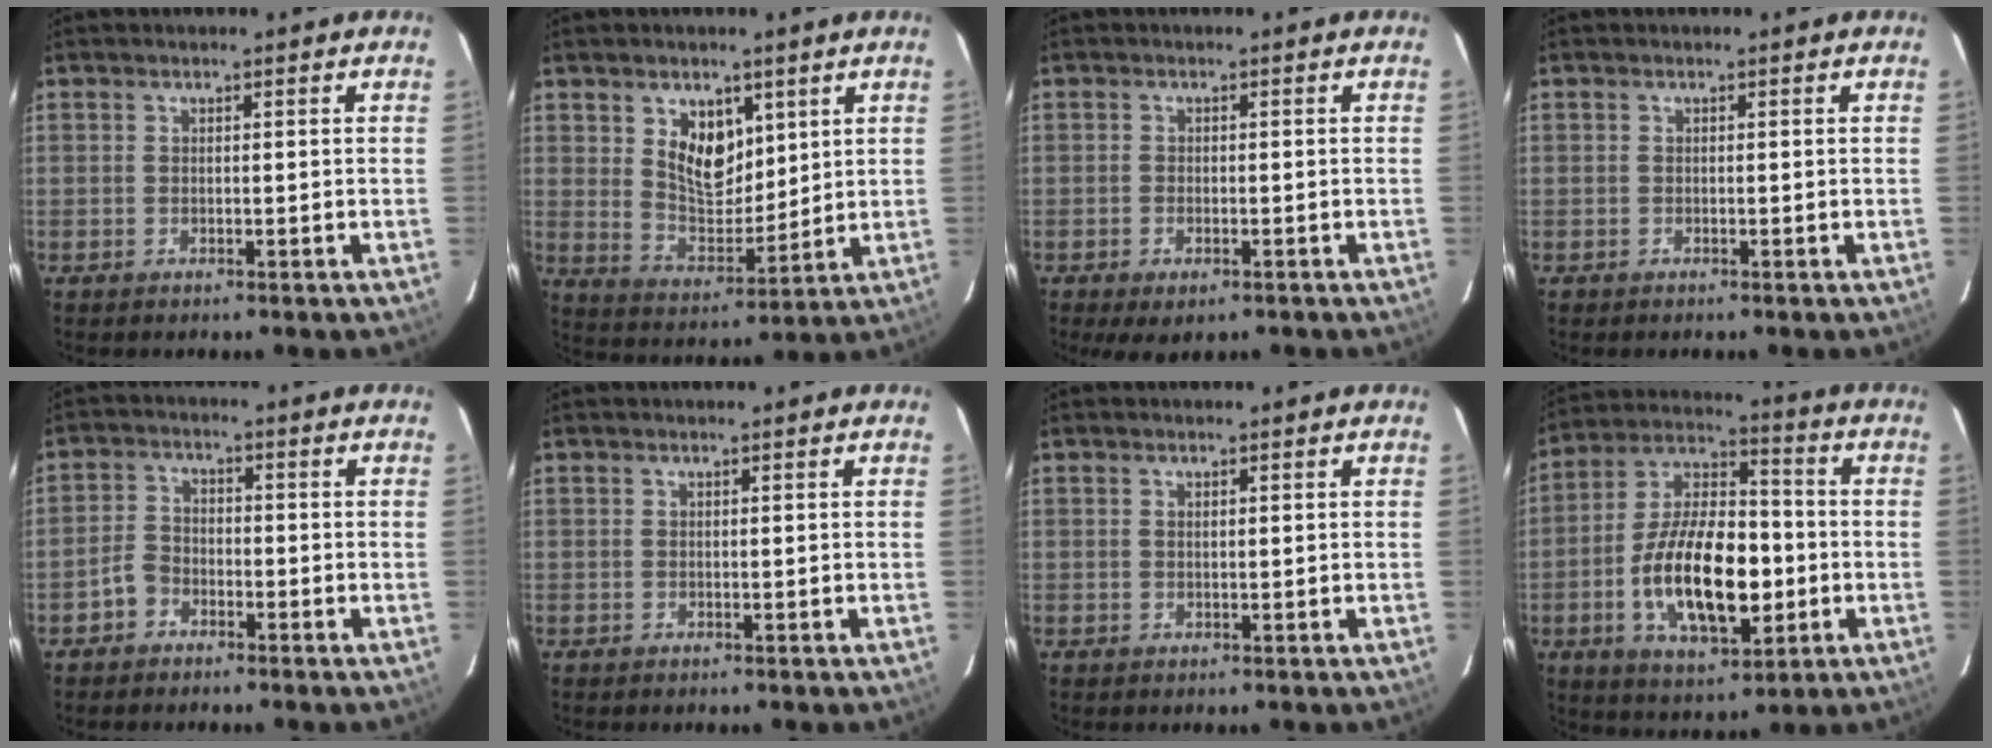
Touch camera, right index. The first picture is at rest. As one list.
[{"total": 9.6, "force": [4.2, 6.1, 6.2], "torque": [-0.104, -0.001, 0.088]}, {"total": 4.2, "force": [-2.5, 2.0, 2.6], "torque": [-0.061, -0.015, -0.041]}, {"total": 0.6, "force": [-0.3, 0.4, -0.2], "torque": [0.002, 0.001, -0.007]}, {"total": 3.7, "force": [-2.5, 2.5, 1.1], "torque": [-0.028, 0.013, -0.045]}, {"total": 0.0}, {"total": 0.6, "force": [0.3, 0.3, 0.5], "torque": [-0.009, 0.003, 0.005]}, {"total": 19.1, "force": [-4.0, 8.9, 16.4], "torque": [-0.315, 0.009, -0.062]}]